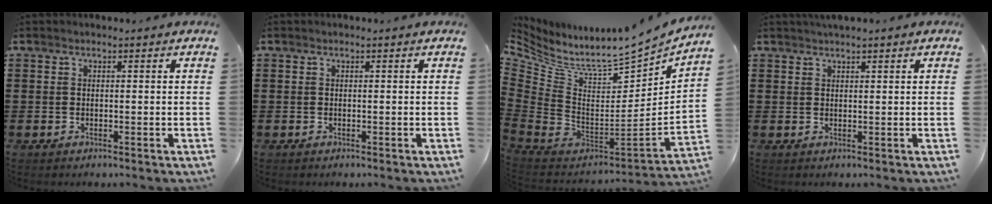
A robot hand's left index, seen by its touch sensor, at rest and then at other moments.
{"total": 0.0}
{"total": 6.5, "force": [4.7, 1.7, 4.1], "torque": [-0.103, -0.062, 0.076]}
{"total": 1.2, "force": [1.1, 0.1, 0.5], "torque": [-0.011, 0.002, 0.021]}